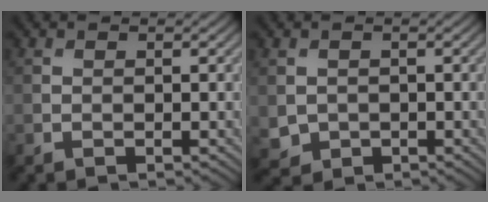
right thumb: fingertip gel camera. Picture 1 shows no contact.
{"total": 2.2, "force": [-0.1, 2.0, 0.8], "torque": [-0.027, -0.013, 0.001]}